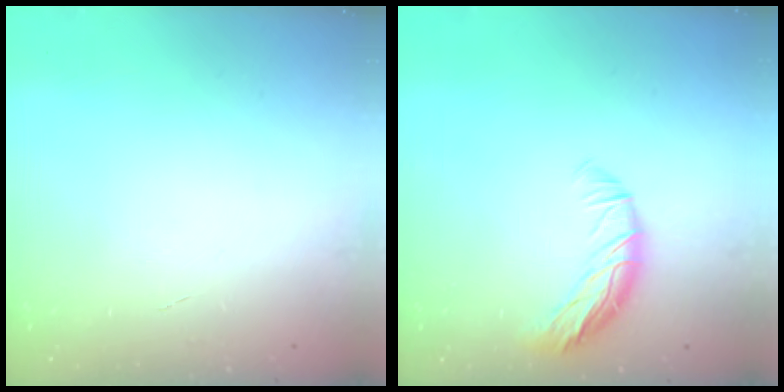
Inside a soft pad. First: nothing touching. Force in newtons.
{"total": 9.5, "press": 9.2, "slide": 2.2}